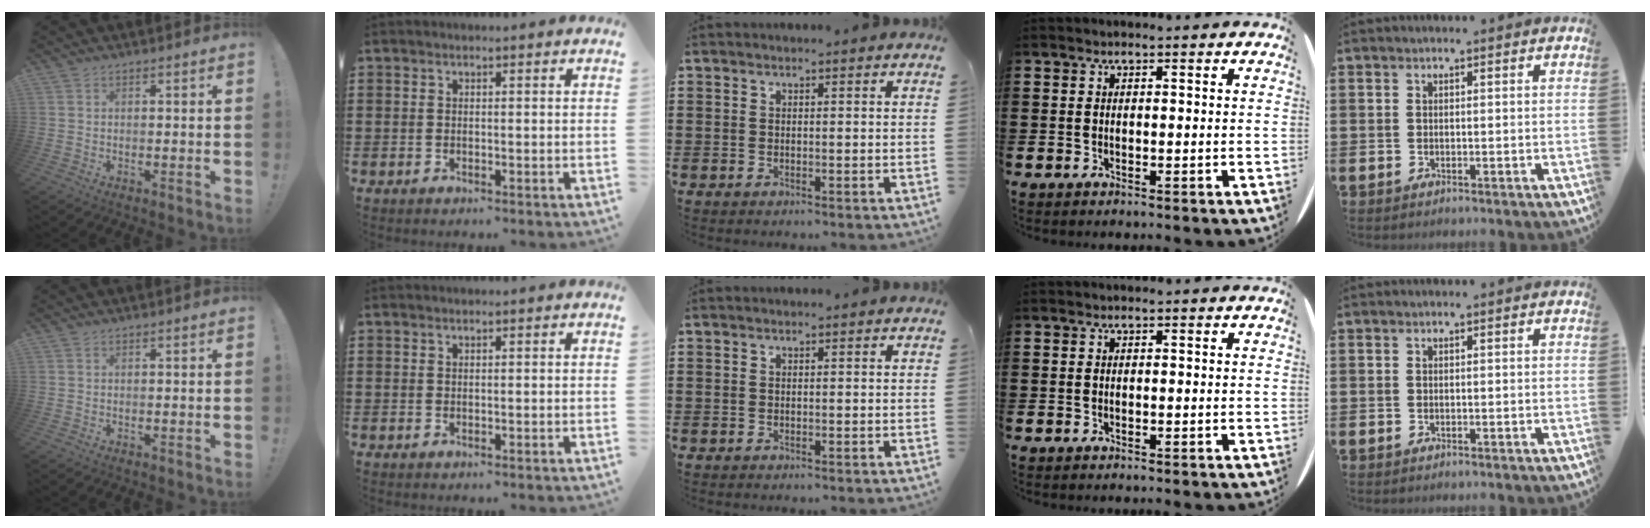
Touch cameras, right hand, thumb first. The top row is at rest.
{}